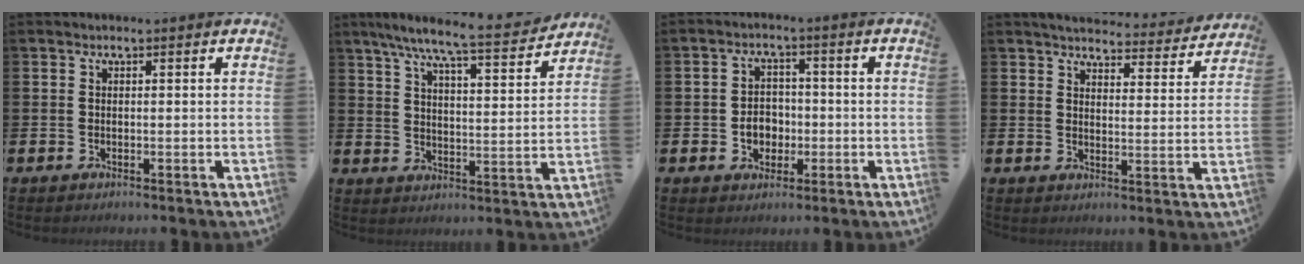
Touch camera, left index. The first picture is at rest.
{"total": 8.4, "force": [7.5, 0.2, 3.7], "torque": [-0.090, -0.048, 0.127]}
{"total": 3.9, "force": [-0.9, 3.3, 2.0], "torque": [-0.021, -0.002, -0.025]}
{"total": 4.3, "force": [4.2, 0.7, 0.7], "torque": [-0.014, -0.036, 0.067]}